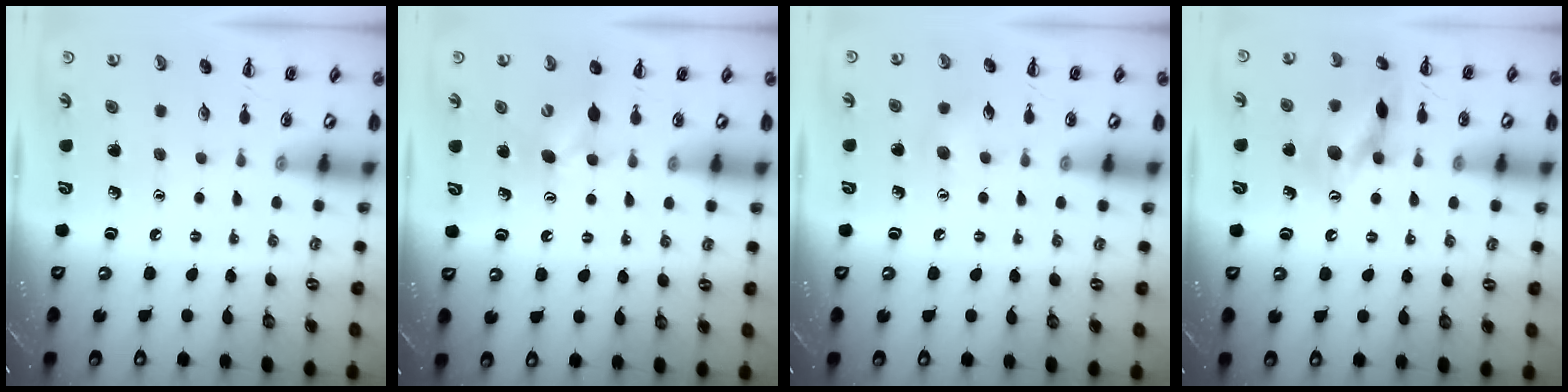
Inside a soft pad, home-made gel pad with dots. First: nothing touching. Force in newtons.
{"total": 5.6, "press": 5.5, "slide": 1.3}
{"total": 4.8, "press": 4.7, "slide": 1.2}
{"total": 13.5, "press": 13.5, "slide": 1.3}